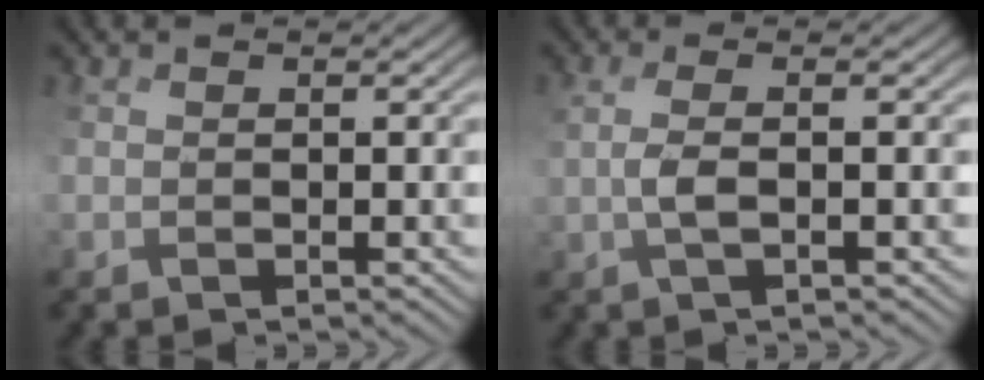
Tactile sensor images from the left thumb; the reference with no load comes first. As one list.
[{"total": 1.9, "force": [0.7, -0.9, 1.5], "torque": [-0.022, 0.016, 0.008]}]